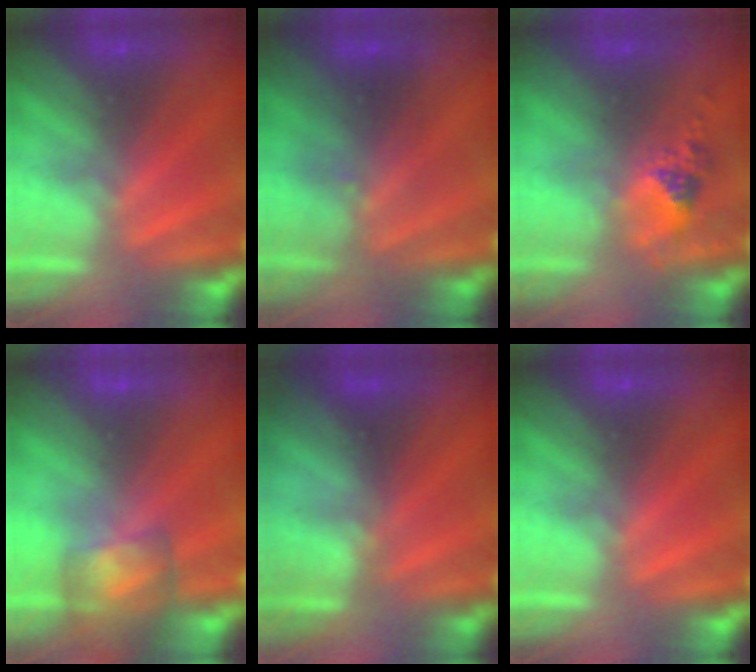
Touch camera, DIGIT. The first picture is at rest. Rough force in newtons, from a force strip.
{"total": 2.4}
{"total": 2.4}
{"total": 7.7}
{"total": 2.8}
{"total": 0.0}